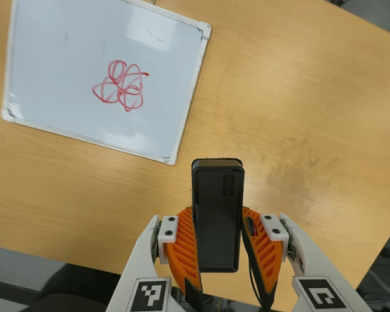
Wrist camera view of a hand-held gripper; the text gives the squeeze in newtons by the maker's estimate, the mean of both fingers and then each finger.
{"total": 4.7, "left": 3.3, "right": 6.1}